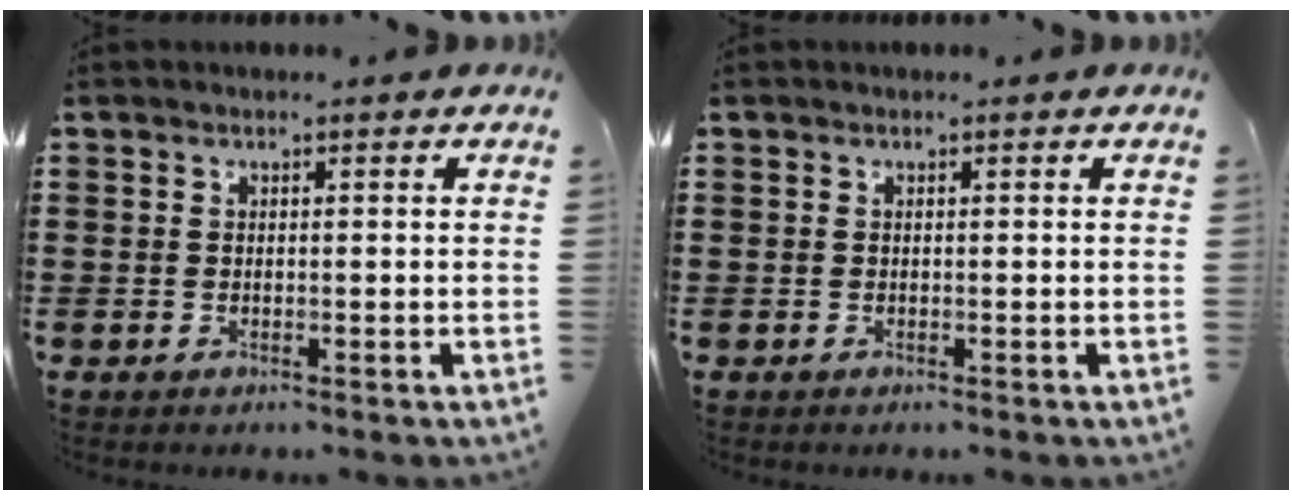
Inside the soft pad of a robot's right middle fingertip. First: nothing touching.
{"total": 0.0}